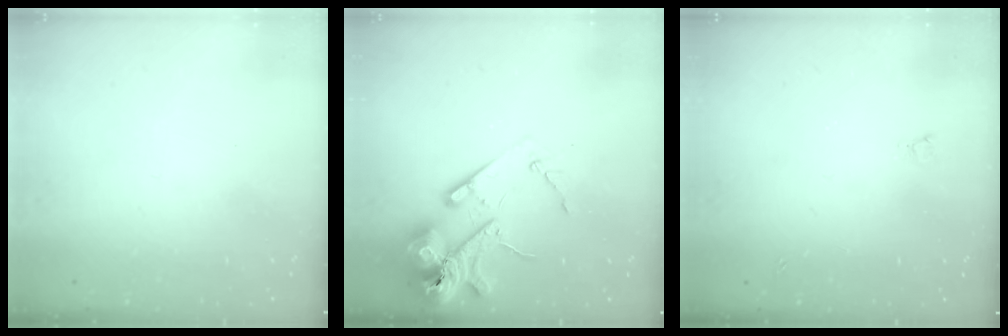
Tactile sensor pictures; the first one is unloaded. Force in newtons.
{"total": 14.7, "press": 14.5, "slide": 2.0}
{"total": 2.4, "press": 2.4, "slide": 0.5}